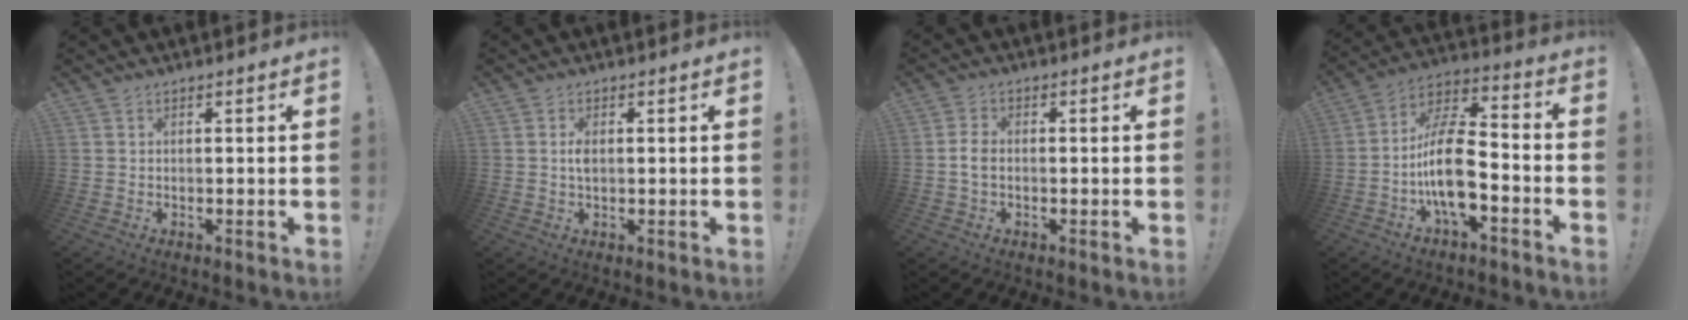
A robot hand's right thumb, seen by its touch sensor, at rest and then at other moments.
{"total": 2.4, "force": [0.1, 1.2, 2.1], "torque": [-0.034, 0.002, -0.001]}
{"total": 3.5, "force": [-0.5, 2.2, 2.6], "torque": [-0.058, 0.006, -0.012]}
{"total": 17.4, "force": [-4.4, 8.1, 14.8], "torque": [-0.284, 0.028, -0.075]}